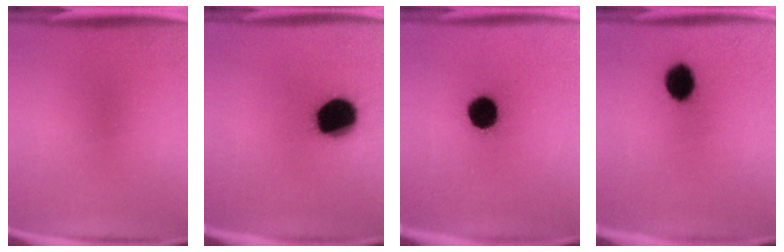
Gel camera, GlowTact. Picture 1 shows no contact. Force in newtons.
{"total": 17.4}
{"total": 11.1}
{"total": 8.2}